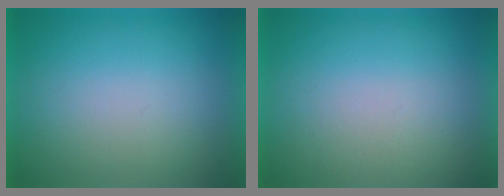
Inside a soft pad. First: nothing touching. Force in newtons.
{"total": 2.0}